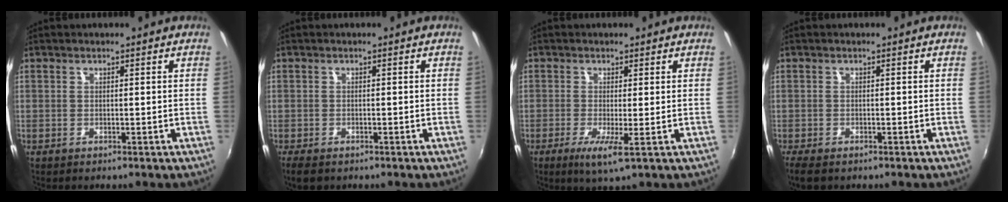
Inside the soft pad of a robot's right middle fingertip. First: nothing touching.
{"total": 3.7, "force": [-2.5, 1.7, 2.1], "torque": [-0.047, -0.017, -0.043]}
{"total": 4.2, "force": [-1.3, 0.0, 4.0], "torque": [-0.086, -0.016, -0.026]}
{"total": 4.0, "force": [-2.8, 1.6, 2.3], "torque": [-0.054, -0.018, -0.049]}